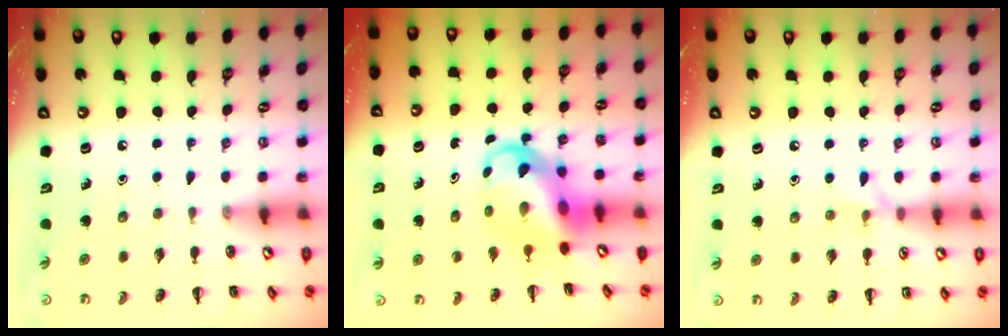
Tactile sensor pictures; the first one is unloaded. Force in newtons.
{"total": 6.2, "press": 5.9, "slide": 1.9}
{"total": 5.4, "press": 5.2, "slide": 1.6}